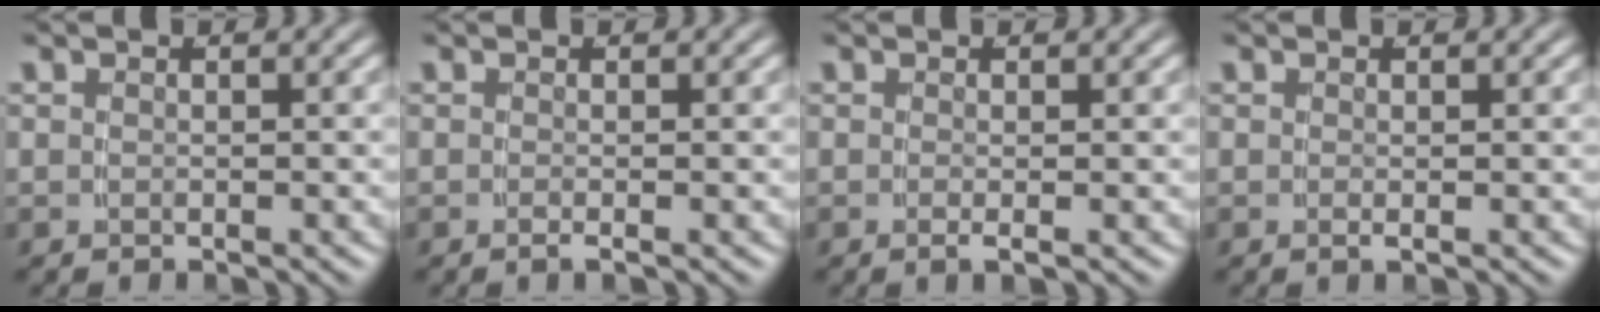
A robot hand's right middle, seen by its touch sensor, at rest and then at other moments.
{"total": 0.8, "force": [-0.5, -0.5, 0.4], "torque": [-0.009, -0.001, -0.007]}
{"total": 1.0, "force": [-0.4, -0.7, 0.7], "torque": [-0.016, -0.005, -0.004]}
{"total": 0.7, "force": [-0.1, -0.5, 0.4], "torque": [-0.010, -0.002, 0.000]}